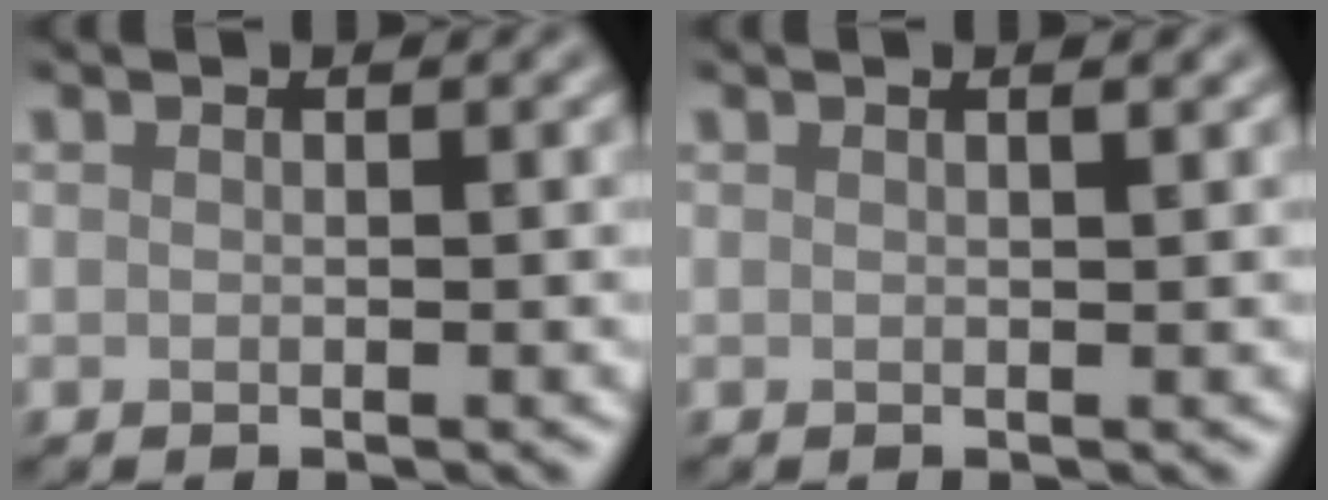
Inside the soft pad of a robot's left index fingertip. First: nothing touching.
{"total": 0.7, "force": [0.4, 0.1, 0.6], "torque": [-0.009, 0.003, 0.008]}